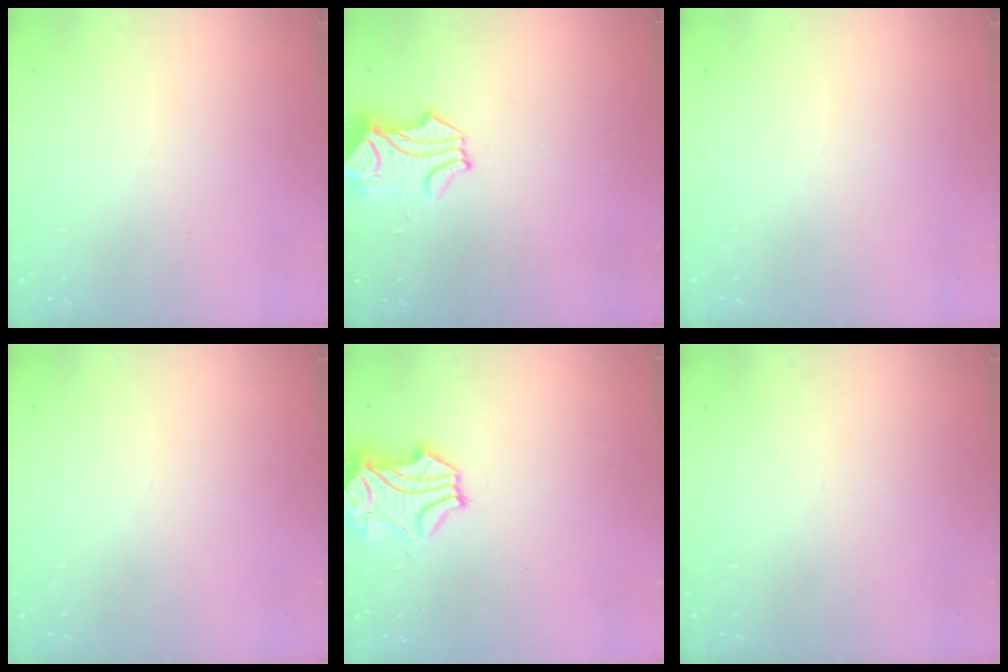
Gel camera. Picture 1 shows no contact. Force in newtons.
{"total": 1.4, "press": 0.9, "slide": 1.1}
{"total": 0.0}
{"total": 0.0}
{"total": 1.8, "press": 0.9, "slide": 1.5}
{"total": 0.0}